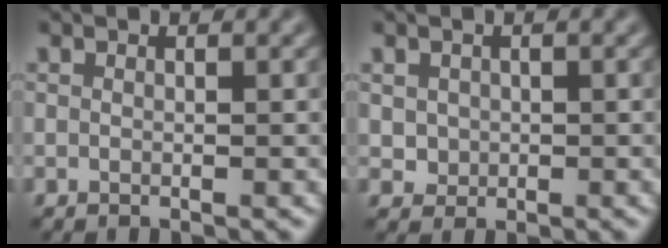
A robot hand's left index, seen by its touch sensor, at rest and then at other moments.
{"total": 1.5, "force": [0.1, 1.4, 0.5], "torque": [-0.006, -0.006, 0.005]}